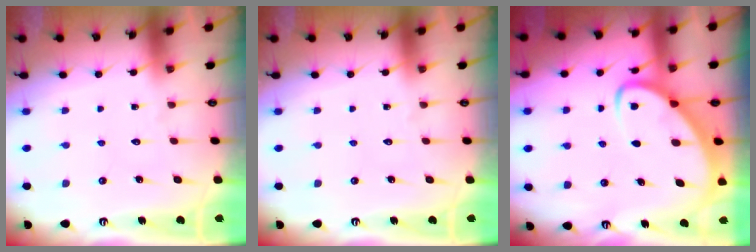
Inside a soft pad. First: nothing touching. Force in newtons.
{"total": 0.0}
{"total": 4.3, "press": 4.2, "slide": 0.3}